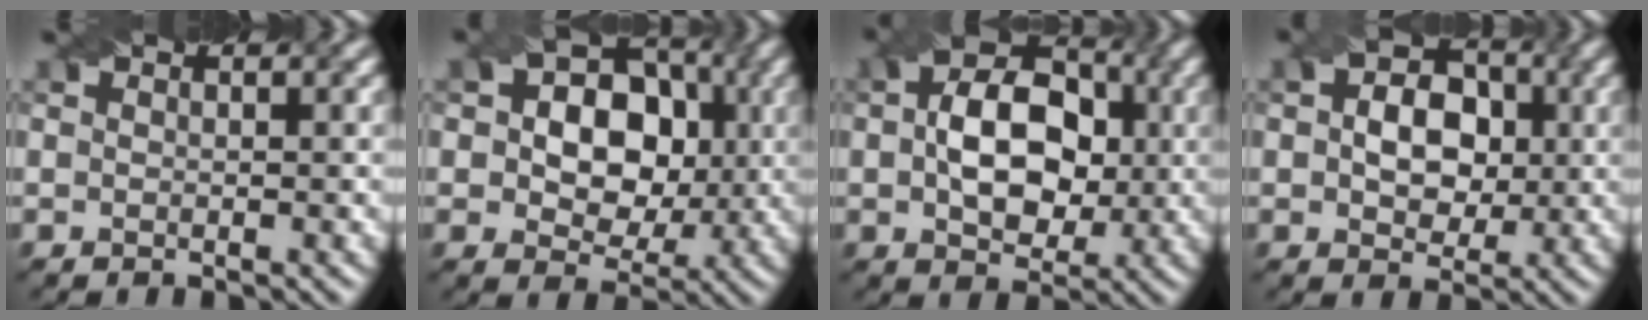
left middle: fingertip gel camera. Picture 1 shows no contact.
{"total": 9.0, "force": [1.0, 6.9, 5.6], "torque": [-0.067, 0.018, 0.005]}
{"total": 8.8, "force": [0.4, 5.9, 6.5], "torque": [-0.111, 0.005, 0.003]}
{"total": 5.6, "force": [0.3, 4.0, 3.8], "torque": [-0.064, 0.003, -0.004]}